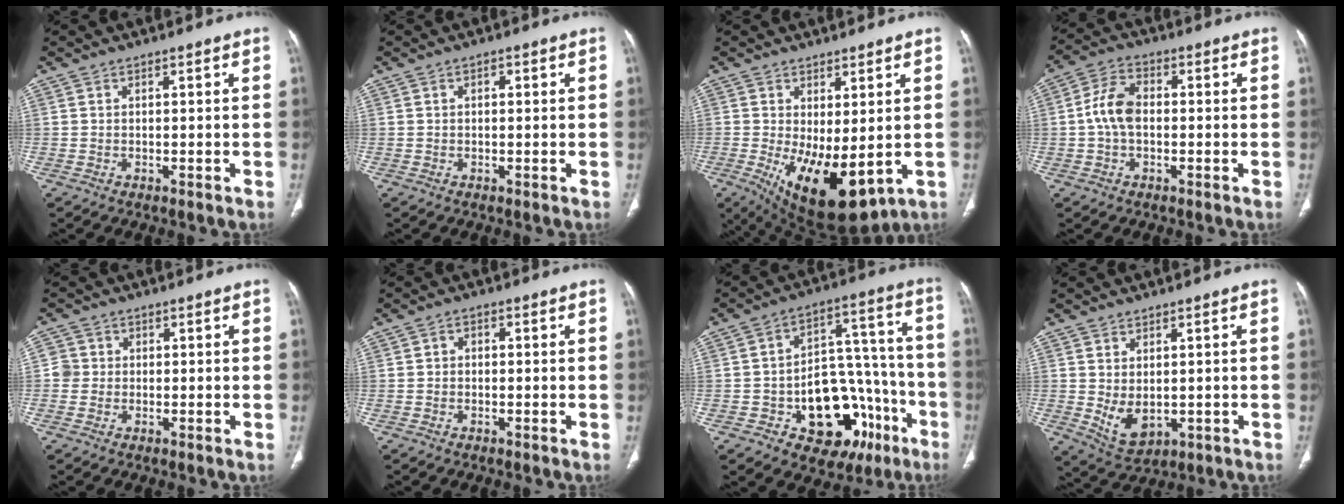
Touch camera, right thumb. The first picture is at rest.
{"total": 1.1, "force": [0.4, 0.6, 0.9], "torque": [-0.014, 0.004, 0.006]}
{"total": 13.7, "force": [-2.2, 6.0, 12.1], "torque": [-0.193, -0.024, -0.008]}
{"total": 7.0, "force": [-0.3, 4.4, 5.3], "torque": [-0.105, 0.019, -0.013]}
{"total": 2.7, "force": [-0.1, 2.7, 0.3], "torque": [0.017, 0.009, -0.005]}
{"total": 1.5, "force": [-0.1, 1.2, 0.9], "torque": [-0.005, 0.007, -0.006]}
{"total": 21.6, "force": [-8.6, 13.4, 14.5], "torque": [-0.150, 0.077, -0.108]}
{"total": 6.0, "force": [-0.3, 3.8, 4.7], "torque": [-0.076, -0.010, 0.017]}